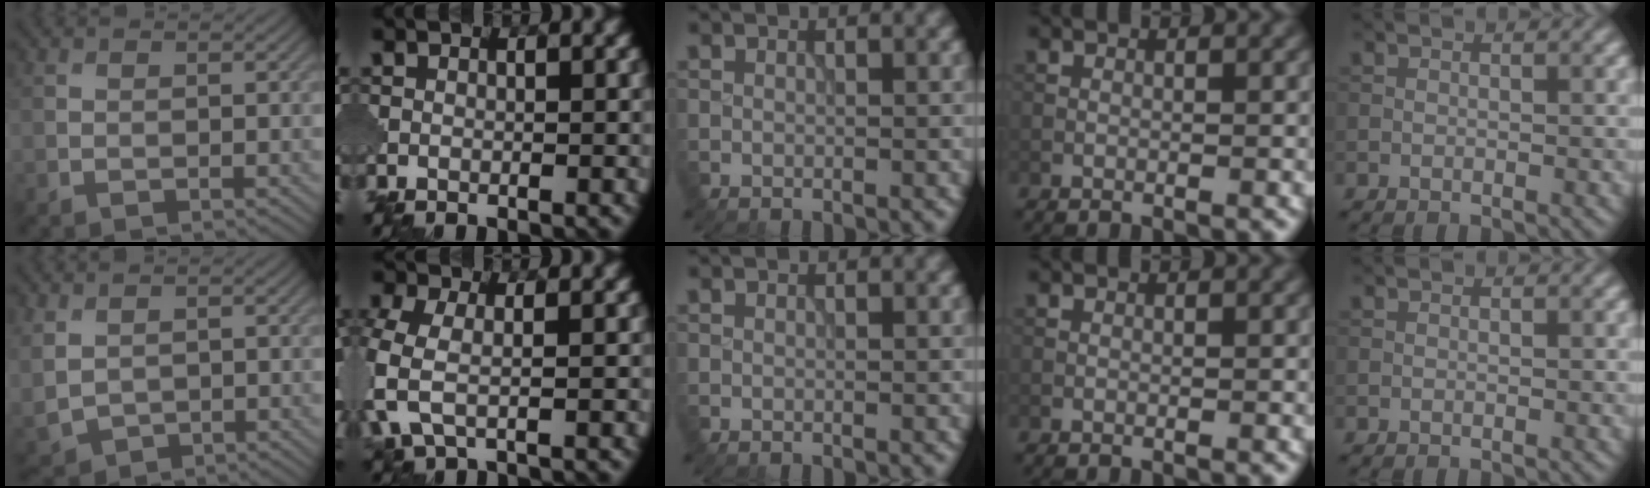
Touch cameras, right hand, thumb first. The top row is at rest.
{"thumb": {"total": 3.9, "force": [1.0, 2.9, 2.4], "torque": [-0.083, -0.012, 0.025]}, "index": {"total": 4.8, "force": [-1.2, 2.6, 3.8], "torque": [-0.110, -0.003, -0.031]}}